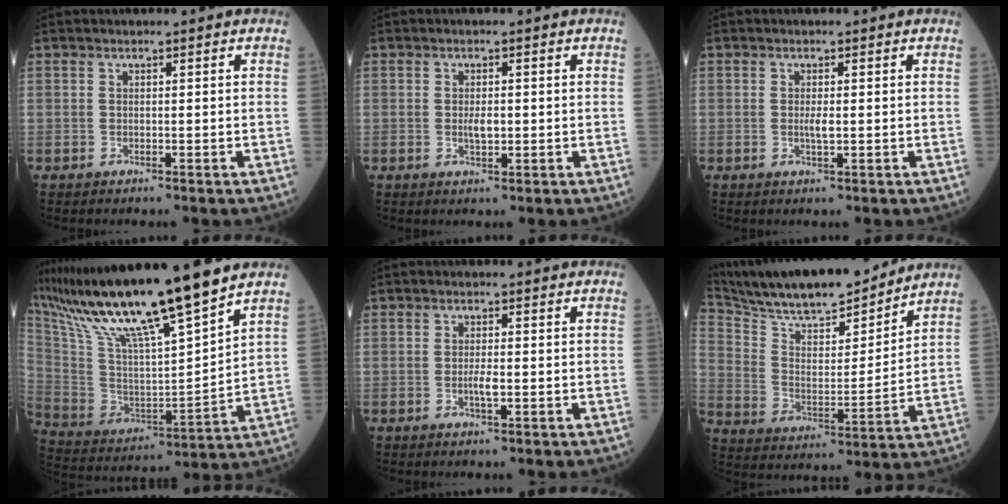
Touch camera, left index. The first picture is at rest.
{"total": 2.1, "force": [-0.1, 0.8, 1.9], "torque": [-0.039, -0.001, 0.000]}
{"total": 1.5, "force": [0.0, 0.2, 1.5], "torque": [-0.031, -0.002, 0.000]}
{"total": 20.2, "force": [15.9, 0.0, 12.4], "torque": [-0.231, 0.000, 0.301]}
{"total": 1.8, "force": [-0.4, 0.3, 1.8], "torque": [-0.037, -0.001, -0.005]}
{"total": 19.8, "force": [18.0, 2.4, 8.1], "torque": [-0.159, 0.003, 0.301]}